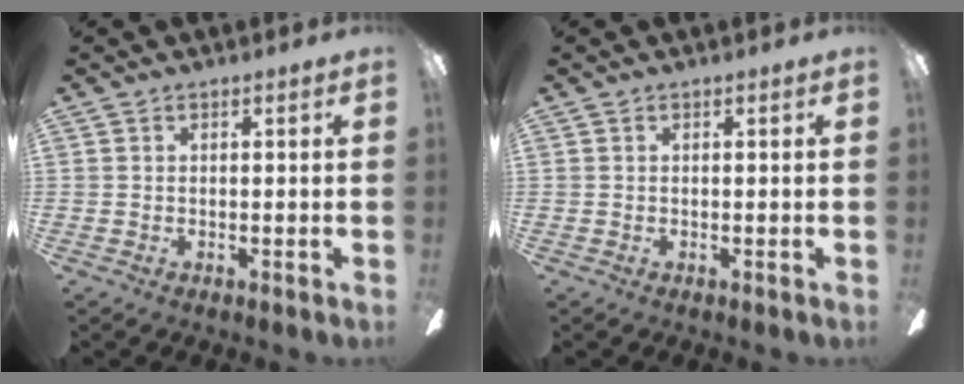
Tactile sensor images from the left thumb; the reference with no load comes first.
{"total": 0.0}